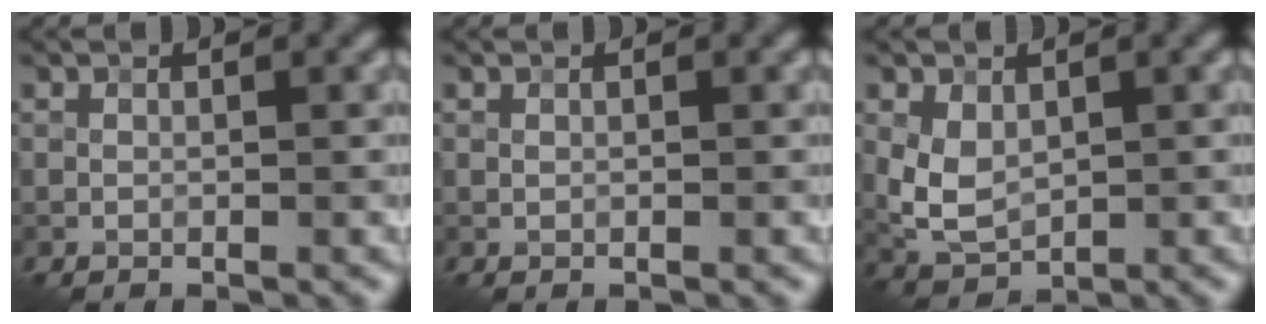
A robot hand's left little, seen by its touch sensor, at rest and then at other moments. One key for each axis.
{"total": 0.0}
{"total": 3.5, "fx": 0.5, "fy": 2.4, "fz": 2.5, "tx": -0.056, "ty": -0.002, "tz": 0.014}